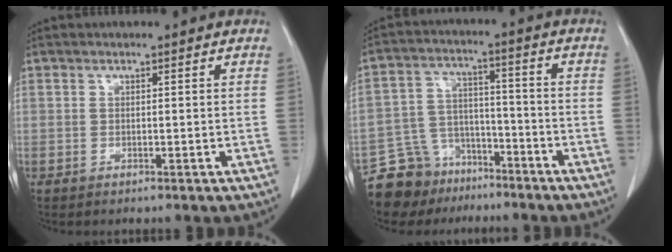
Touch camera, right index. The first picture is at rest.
{"total": 10.7, "force": [-8.4, 6.6, 1.3], "torque": [-0.036, 0.042, -0.139]}